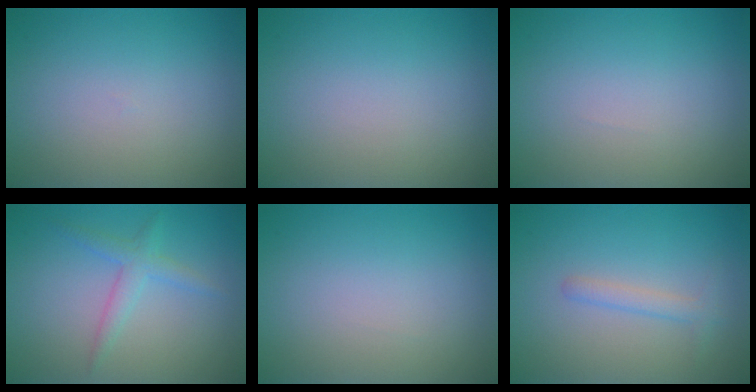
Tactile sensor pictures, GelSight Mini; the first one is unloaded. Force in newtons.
{"total": 0.0}
{"total": 0.0}
{"total": 2.0, "press": 2.0, "slide": 0.1}
{"total": 0.0}
{"total": 1.8, "press": 1.8, "slide": 0.2}